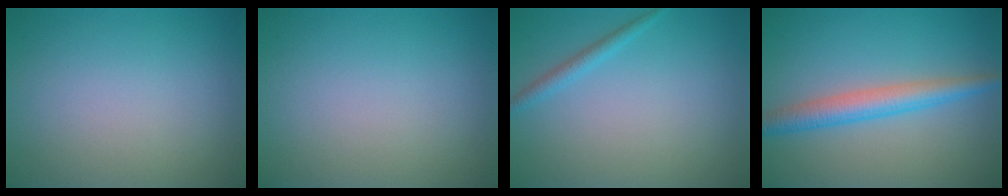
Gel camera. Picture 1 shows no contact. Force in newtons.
{"total": 0.0}
{"total": 1.3, "press": 1.3, "slide": 0.1}
{"total": 3.7, "press": 3.7, "slide": 0.1}